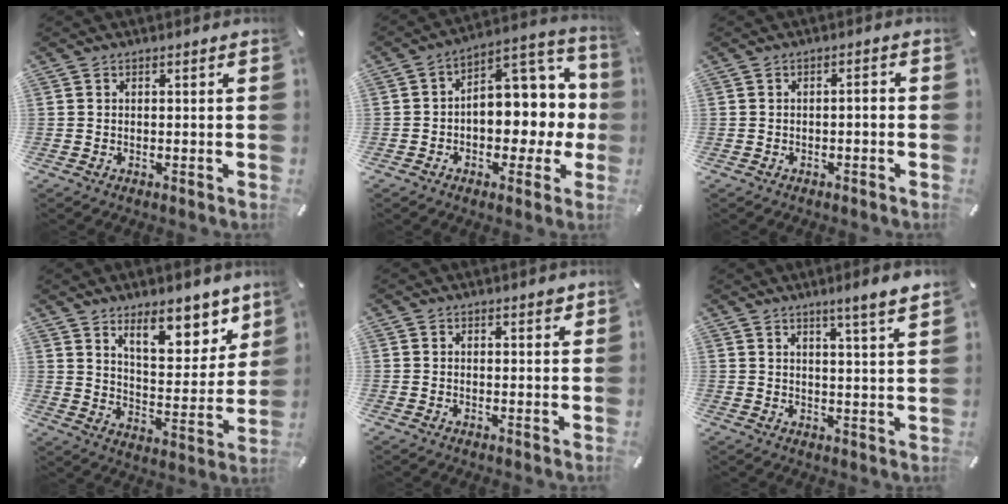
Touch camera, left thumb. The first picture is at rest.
{"total": 12.2, "force": [1.8, 8.8, 8.2], "torque": [-0.081, -0.033, 0.036]}
{"total": 1.8, "force": [-1.0, 0.6, 1.4], "torque": [-0.026, 0.005, -0.021]}
{"total": 13.2, "force": [9.9, 5.6, 6.8], "torque": [-0.077, -0.072, 0.170]}
{"total": 1.2, "force": [0.9, 0.5, 0.6], "torque": [-0.005, -0.003, 0.014]}
{"total": 4.9, "force": [3.8, -0.8, 3.0], "torque": [-0.052, -0.026, 0.062]}